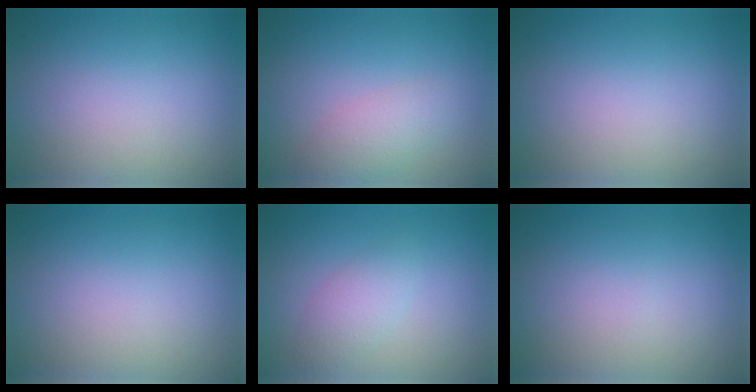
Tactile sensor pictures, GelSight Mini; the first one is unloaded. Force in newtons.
{"total": 2.3, "press": 2.3, "slide": 0.1}
{"total": 0.0}
{"total": 0.0}
{"total": 2.1, "press": 2.1, "slide": 0.1}
{"total": 0.0}